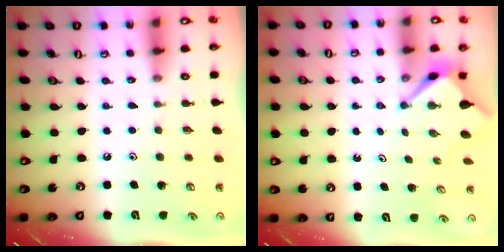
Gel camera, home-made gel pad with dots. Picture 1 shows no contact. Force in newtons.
{"total": 3.1, "press": 3.1, "slide": 0.3}